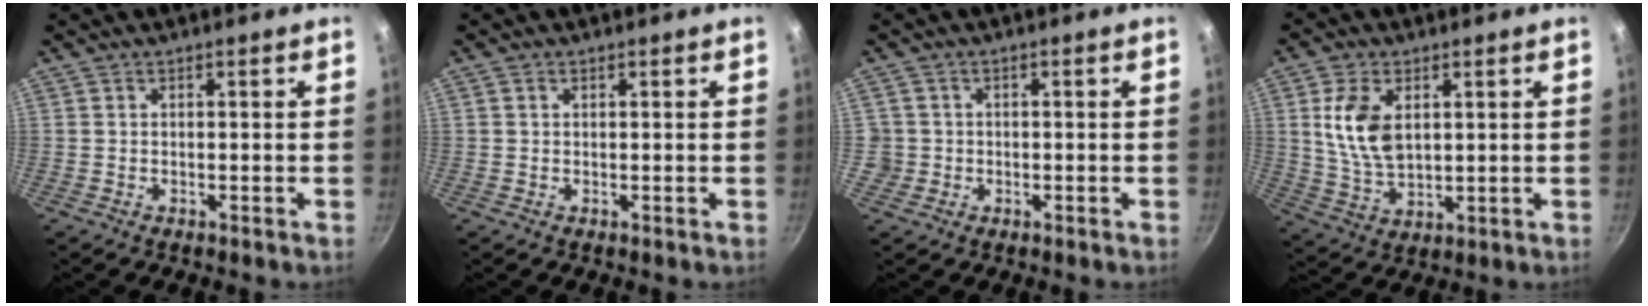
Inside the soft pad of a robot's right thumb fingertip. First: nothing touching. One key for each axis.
{"total": 0.7, "fx": 0.3, "fy": 0.5, "fz": 0.4, "tx": -0.007, "ty": 0.002, "tz": 0.006}
{"total": 3.0, "fx": -0.4, "fy": 2.9, "fz": 0.4, "tx": 0.009, "ty": 0.015, "tz": -0.004}
{"total": 10.3, "fx": 2.7, "fy": 6.3, "fz": 7.7, "tx": -0.142, "ty": -0.019, "tz": 0.058}